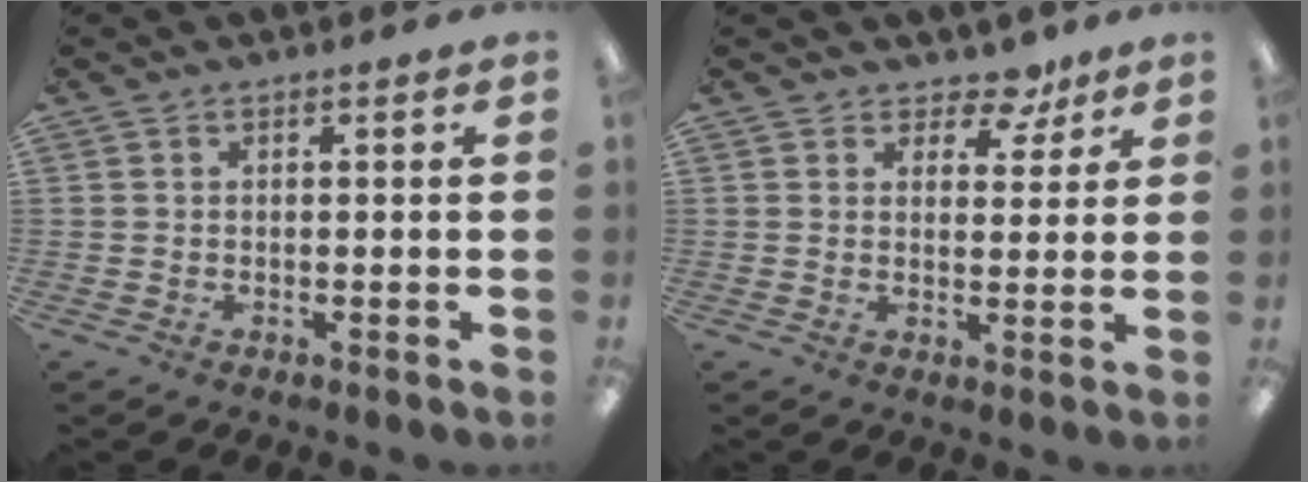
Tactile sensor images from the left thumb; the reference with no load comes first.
{"total": 6.1, "force": [4.8, 3.4, 1.7], "torque": [-0.018, -0.024, 0.084]}